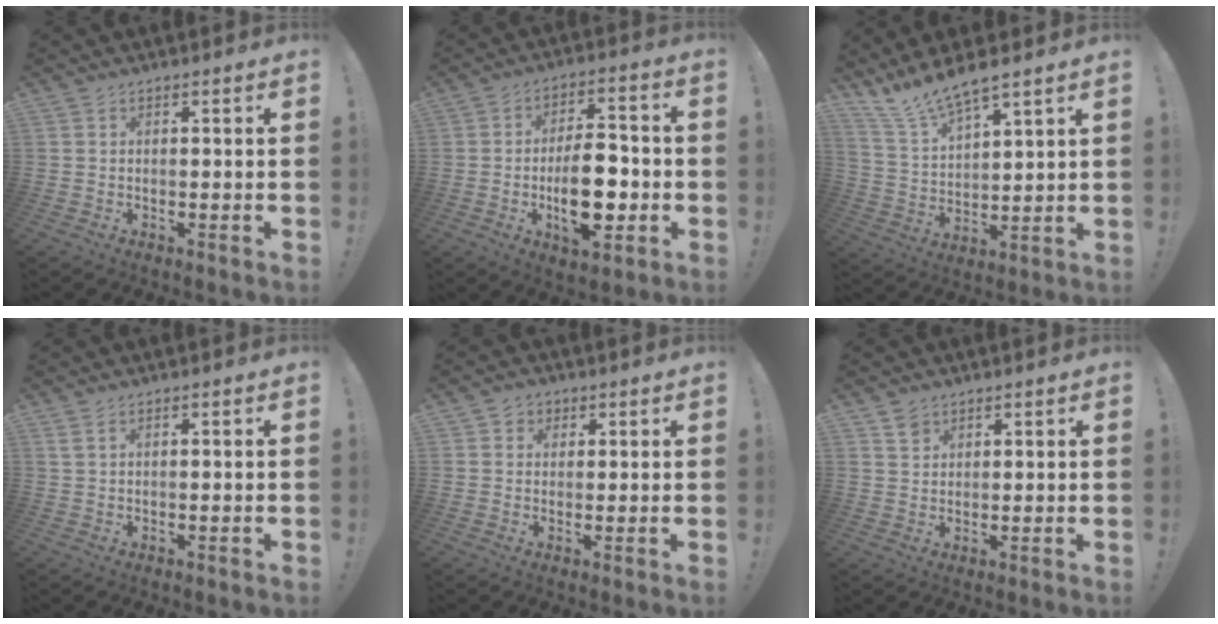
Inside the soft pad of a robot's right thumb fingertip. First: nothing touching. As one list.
[{"total": 15.0, "force": [-3.0, 7.9, 12.4], "torque": [-0.197, 0.008, -0.051]}, {"total": 10.3, "force": [9.5, 1.1, 3.9], "torque": [-0.097, -0.064, 0.174]}, {"total": 1.8, "force": [0.9, 0.4, 1.5], "torque": [-0.036, 0.003, 0.018]}, {"total": 3.0, "force": [0.8, 2.8, 0.6], "torque": [-0.002, -0.002, 0.014]}, {"total": 3.3, "force": [2.4, 2.1, 0.8], "torque": [-0.004, -0.015, 0.045]}]